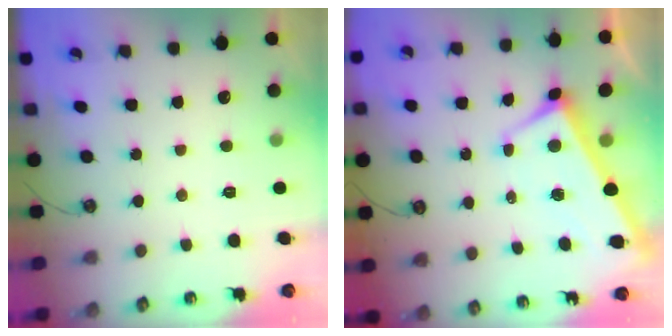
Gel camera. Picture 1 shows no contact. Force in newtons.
{"total": 2.7, "press": 2.5, "slide": 0.9}